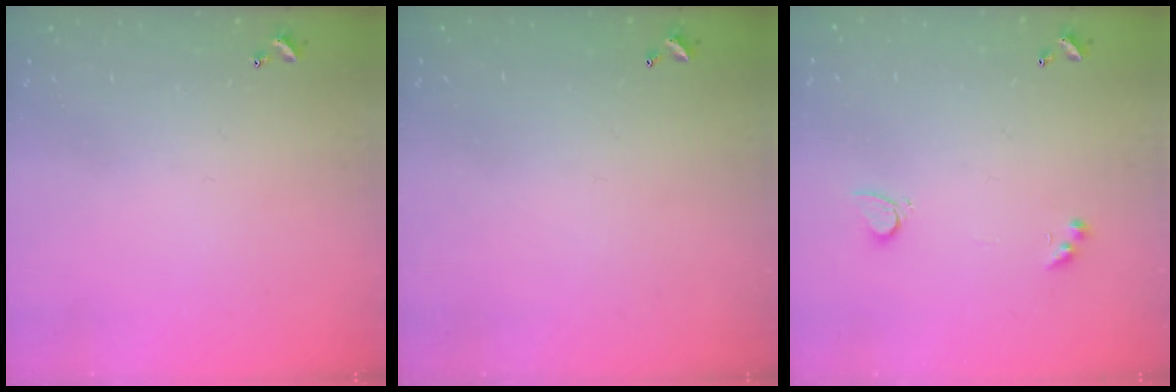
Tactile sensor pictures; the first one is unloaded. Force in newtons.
{"total": 2.7, "press": 2.7, "slide": 0.1}
{"total": 3.0, "press": 2.5, "slide": 1.6}